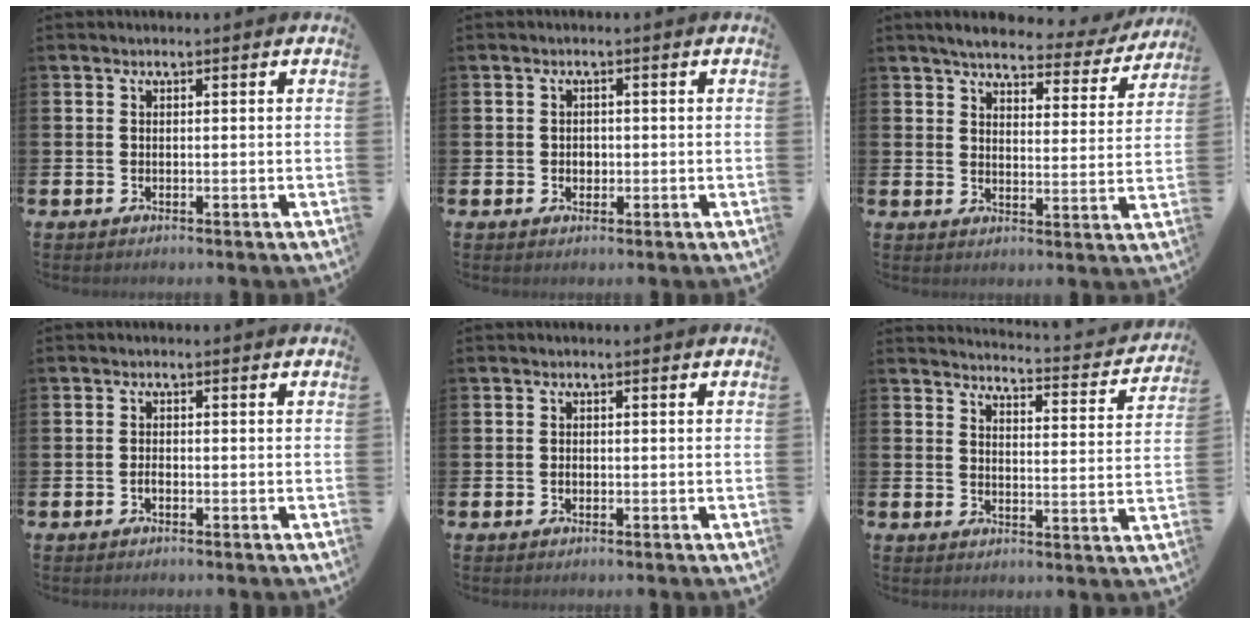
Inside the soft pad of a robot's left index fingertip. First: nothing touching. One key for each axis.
{"total": 1.4, "fx": -0.1, "fy": 1.2, "fz": 0.7, "tx": -0.001, "ty": 0.004, "tz": -0.006}
{"total": 4.9, "fx": 4.5, "fy": 1.2, "fz": 1.6, "tx": -0.037, "ty": -0.030, "tz": 0.070}
{"total": 0.9, "fx": -0.5, "fy": 0.4, "fz": 0.6, "tx": -0.015, "ty": -0.001, "tz": -0.009}
{"total": 0.6, "fx": -0.2, "fy": 0.5, "fz": 0.3, "tx": -0.002, "ty": 0.000, "tz": -0.007}
{"total": 3.3, "fx": 3.3, "fy": 0.1, "fz": 0.5, "tx": -0.012, "ty": -0.041, "tz": 0.048}